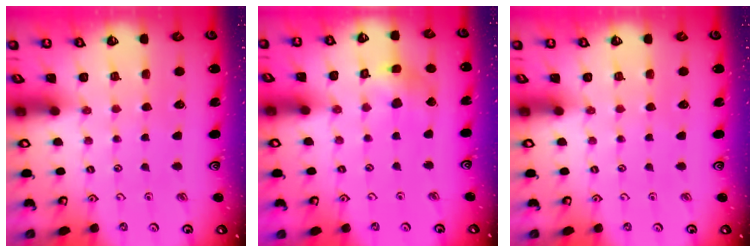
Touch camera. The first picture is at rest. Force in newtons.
{"total": 7.3, "press": 7.2, "slide": 0.8}
{"total": 0.0}